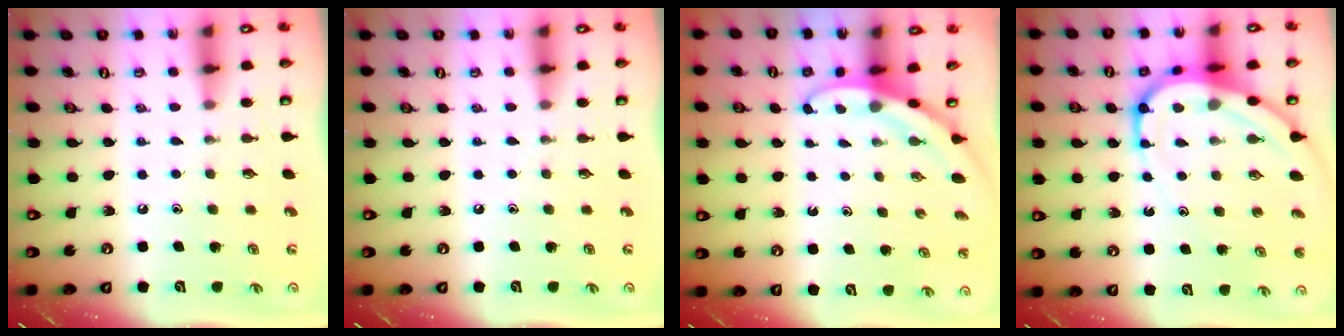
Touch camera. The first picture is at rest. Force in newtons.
{"total": 0.0}
{"total": 3.1, "press": 3.1, "slide": 0.1}
{"total": 11.2, "press": 11.1, "slide": 1.1}